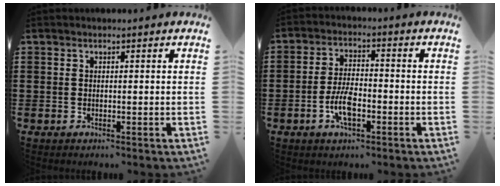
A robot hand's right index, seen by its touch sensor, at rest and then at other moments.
{"total": 5.9, "force": [-2.2, 2.5, 4.9], "torque": [-0.107, 0.002, -0.045]}